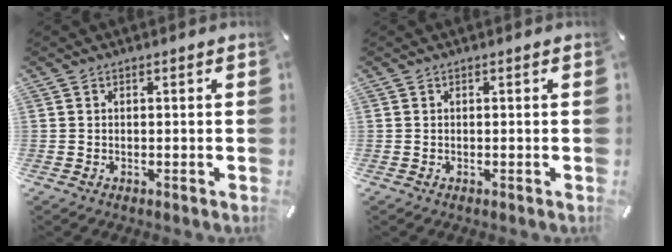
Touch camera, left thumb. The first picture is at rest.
{"total": 0.0}